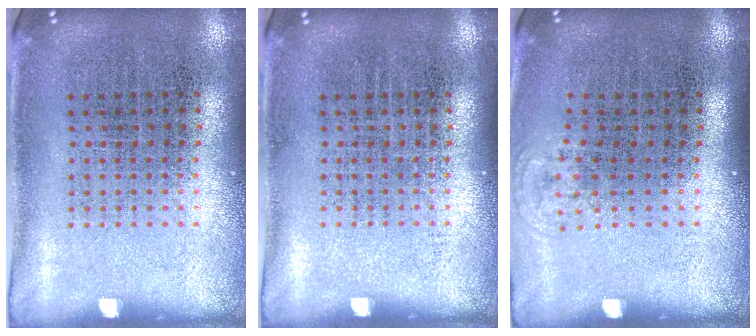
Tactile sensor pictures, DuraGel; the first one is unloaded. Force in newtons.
{"total": 0.0}
{"total": 0.6, "press": 0.5, "slide": 0.3}